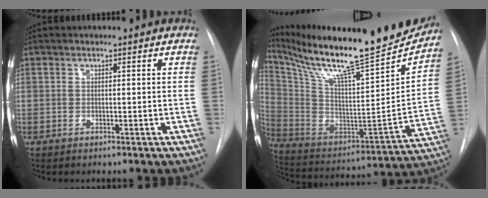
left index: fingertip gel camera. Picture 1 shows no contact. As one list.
[{"total": 27.2, "force": [23.2, 2.6, 14.0], "torque": [-0.256, -0.052, 0.360]}]